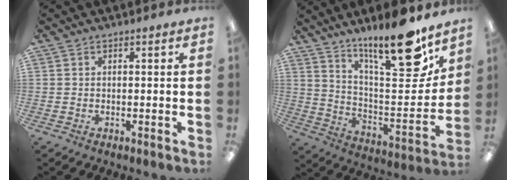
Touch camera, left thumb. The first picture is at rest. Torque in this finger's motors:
{"motor_torque": [0.74, 0.06, 1.33, -1.44, 0.09]}